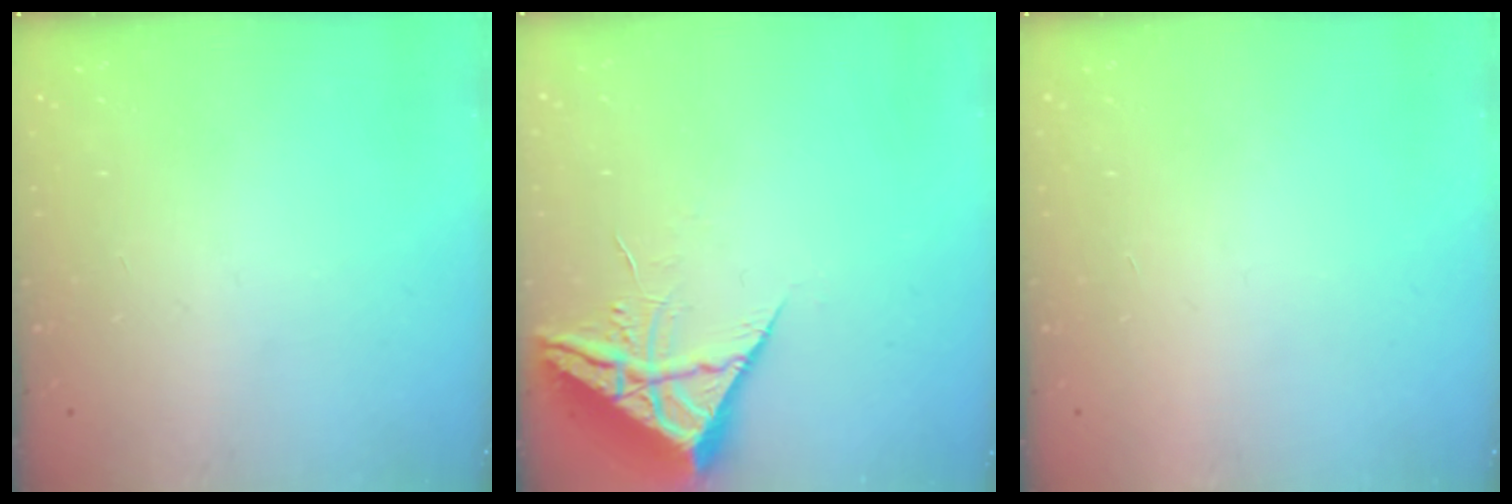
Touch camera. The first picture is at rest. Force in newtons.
{"total": 6.7, "press": 6.7, "slide": 0.5}
{"total": 1.6, "press": 1.6, "slide": 0.1}